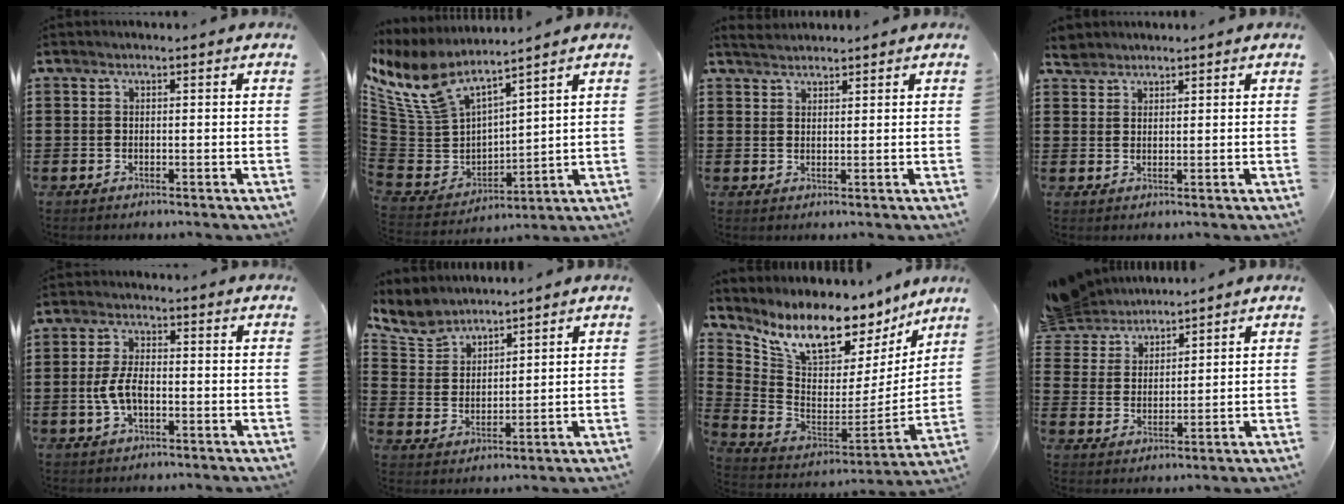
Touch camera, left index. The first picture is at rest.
{"total": 8.9, "force": [7.0, 3.6, 4.1], "torque": [-0.128, -0.051, 0.124]}
{"total": 2.1, "force": [2.1, 0.2, 0.1], "torque": [-0.008, 0.003, 0.042]}
{"total": 1.8, "force": [1.6, 0.5, 0.3], "torque": [-0.010, 0.001, 0.033]}
{"total": 5.0, "force": [-1.0, 2.3, 4.3], "torque": [-0.104, -0.002, -0.026]}
{"total": 5.3, "force": [4.9, 1.8, 0.6], "torque": [-0.037, -0.016, 0.091]}
{"total": 10.9, "force": [8.6, 4.1, 5.3], "torque": [-0.135, -0.063, 0.151]}
{"total": 6.4, "force": [6.1, 1.9, 0.2], "torque": [-0.037, -0.025, 0.115]}